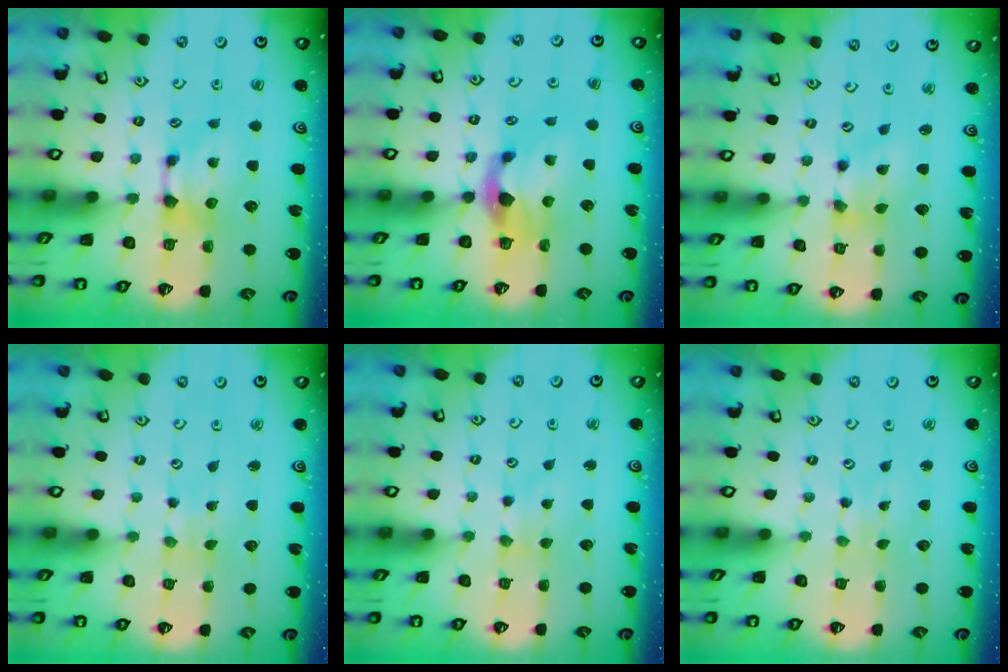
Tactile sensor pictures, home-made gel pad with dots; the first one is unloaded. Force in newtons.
{"total": 2.3, "press": 1.9, "slide": 1.3}
{"total": 2.1, "press": 1.6, "slide": 1.3}
{"total": 5.0, "press": 5.0, "slide": 0.3}
{"total": 1.0, "press": 0.9, "slide": 0.3}
{"total": 5.1, "press": 5.0, "slide": 0.3}